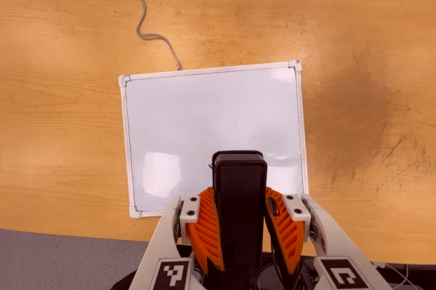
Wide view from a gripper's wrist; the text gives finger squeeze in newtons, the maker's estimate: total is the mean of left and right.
{"total": 6.2, "left": 5.2, "right": 7.2}